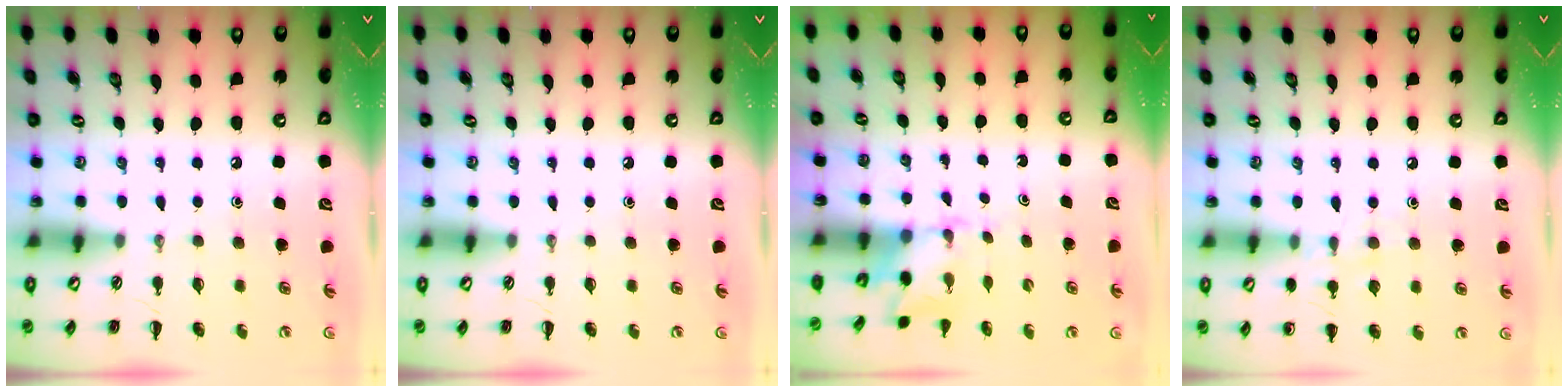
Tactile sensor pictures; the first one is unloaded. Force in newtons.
{"total": 0.0}
{"total": 1.7, "press": 1.6, "slide": 0.5}
{"total": 7.4, "press": 7.1, "slide": 2.0}